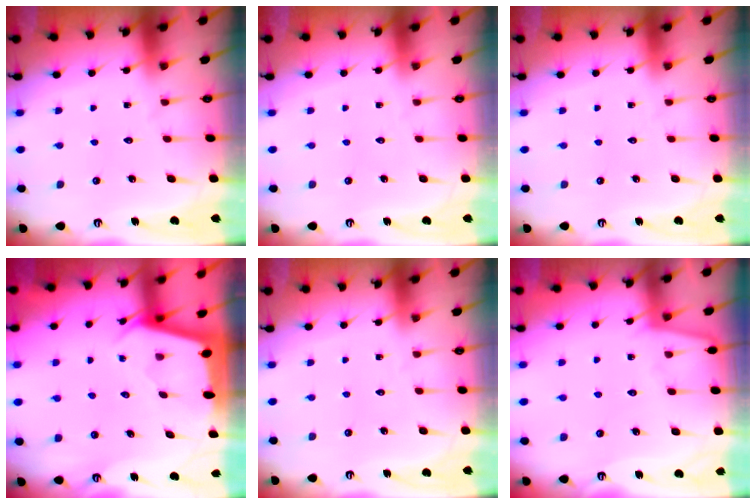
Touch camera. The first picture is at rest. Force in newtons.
{"total": 0.0}
{"total": 0.0}
{"total": 2.3, "press": 2.3, "slide": 0.2}
{"total": 0.0}
{"total": 2.4, "press": 2.4, "slide": 0.3}